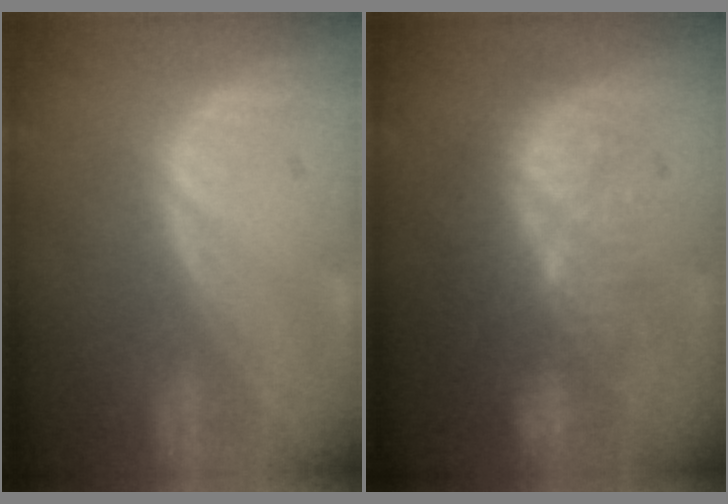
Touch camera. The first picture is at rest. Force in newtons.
{"total": 9.6, "press": 9.0, "slide": 3.5}